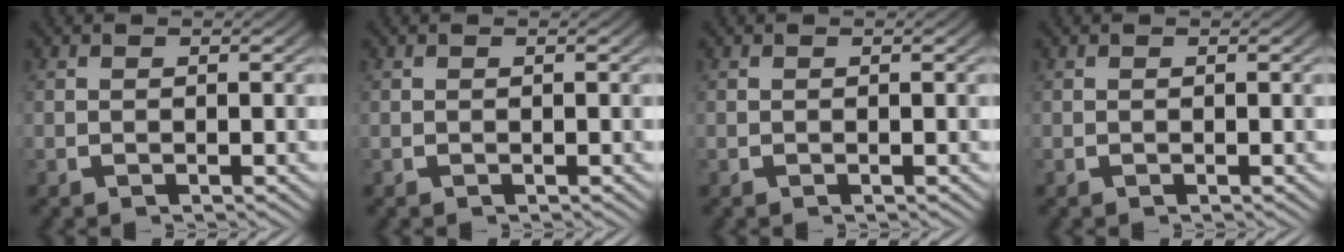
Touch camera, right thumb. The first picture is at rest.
{"total": 0.0}
{"total": 0.0}
{"total": 0.0}